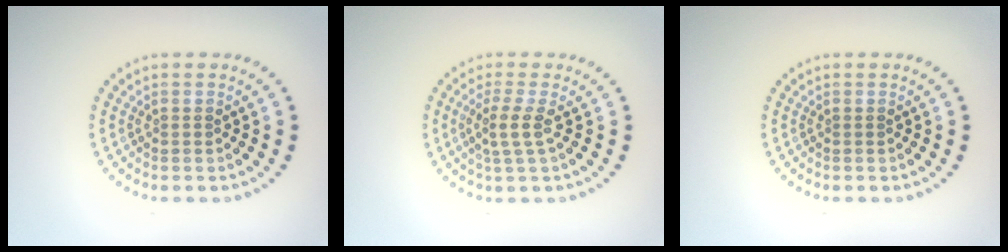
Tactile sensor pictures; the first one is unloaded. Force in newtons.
{"total": 2.2, "press": 1.7, "slide": 1.4}
{"total": 0.0}